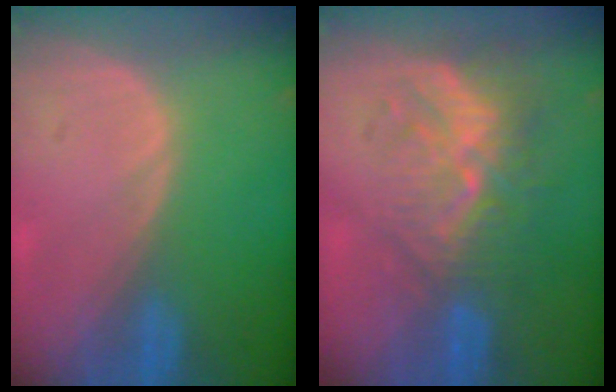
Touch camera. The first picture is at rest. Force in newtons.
{"total": 9.9, "press": 8.6, "slide": 4.9}